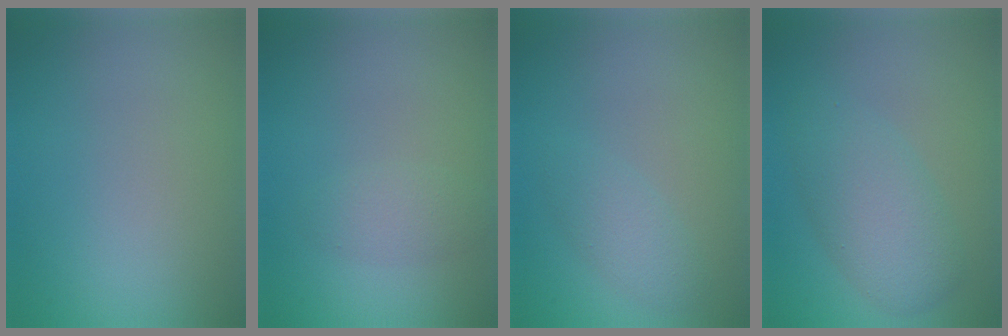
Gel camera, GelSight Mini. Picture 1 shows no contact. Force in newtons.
{"total": 1.5, "press": 1.5, "slide": 0.0}
{"total": 1.6, "press": 1.6, "slide": 0.0}
{"total": 4.3, "press": 4.3, "slide": 0.1}